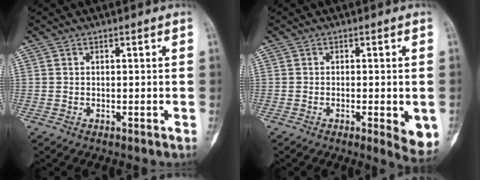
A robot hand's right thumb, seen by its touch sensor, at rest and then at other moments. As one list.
[{"total": 5.9, "force": [-1.6, 1.7, 5.5], "torque": [-0.069, -0.012, -0.019]}]